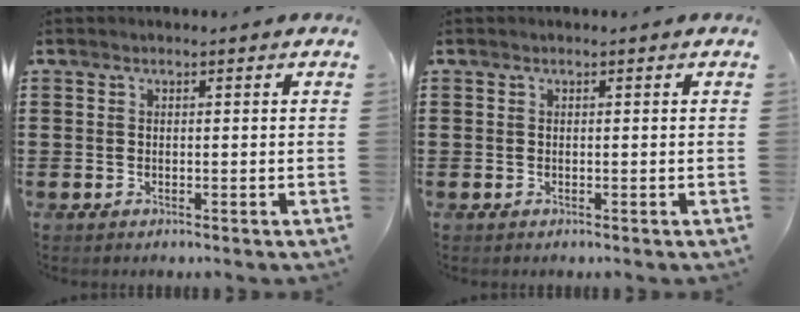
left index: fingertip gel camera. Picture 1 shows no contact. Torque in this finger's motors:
{"motor_torque": [0.00, 0.00, 0.00, 0.00]}